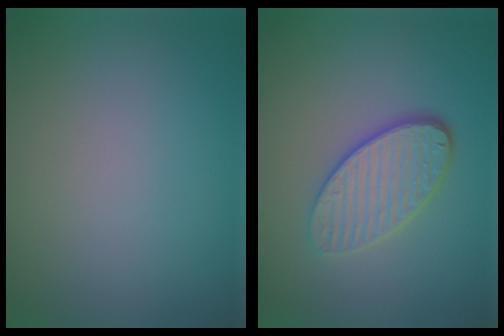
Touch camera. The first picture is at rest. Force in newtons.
{"total": 4.5, "press": 3.6, "slide": 2.8}